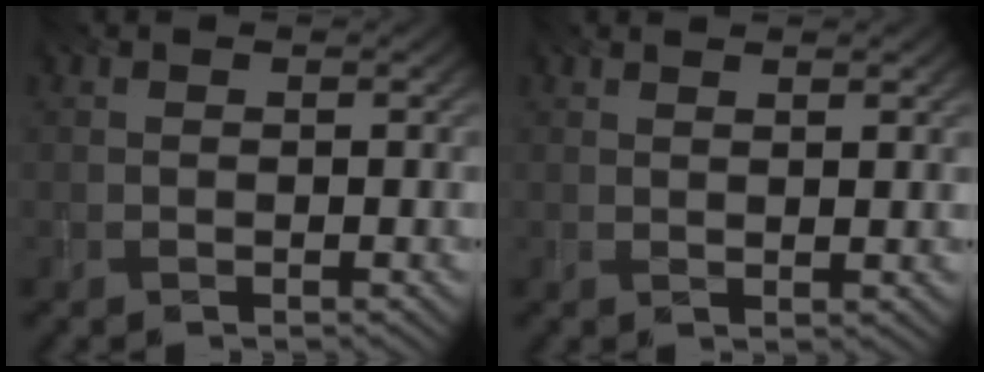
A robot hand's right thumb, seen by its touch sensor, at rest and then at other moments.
{"total": 1.9, "force": [1.4, 0.0, 1.3], "torque": [-0.016, -0.002, 0.025]}